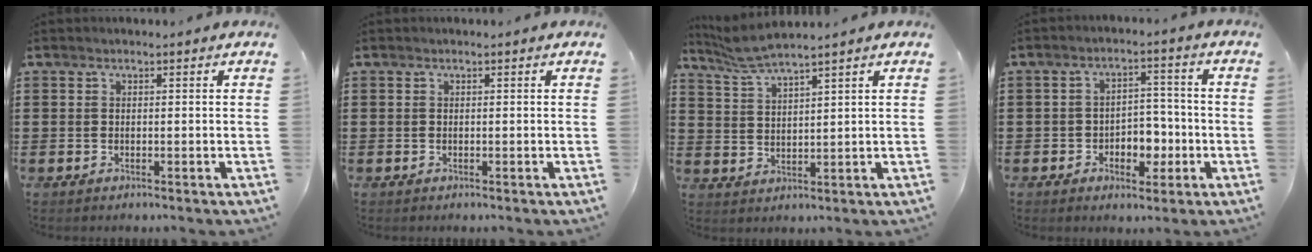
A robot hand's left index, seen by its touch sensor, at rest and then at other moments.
{"total": 0.0}
{"total": 4.5, "force": [4.1, 0.0, 2.0], "torque": [-0.050, -0.012, 0.073]}
{"total": 4.6, "force": [-1.7, 3.3, 2.7], "torque": [-0.046, 0.007, -0.037]}